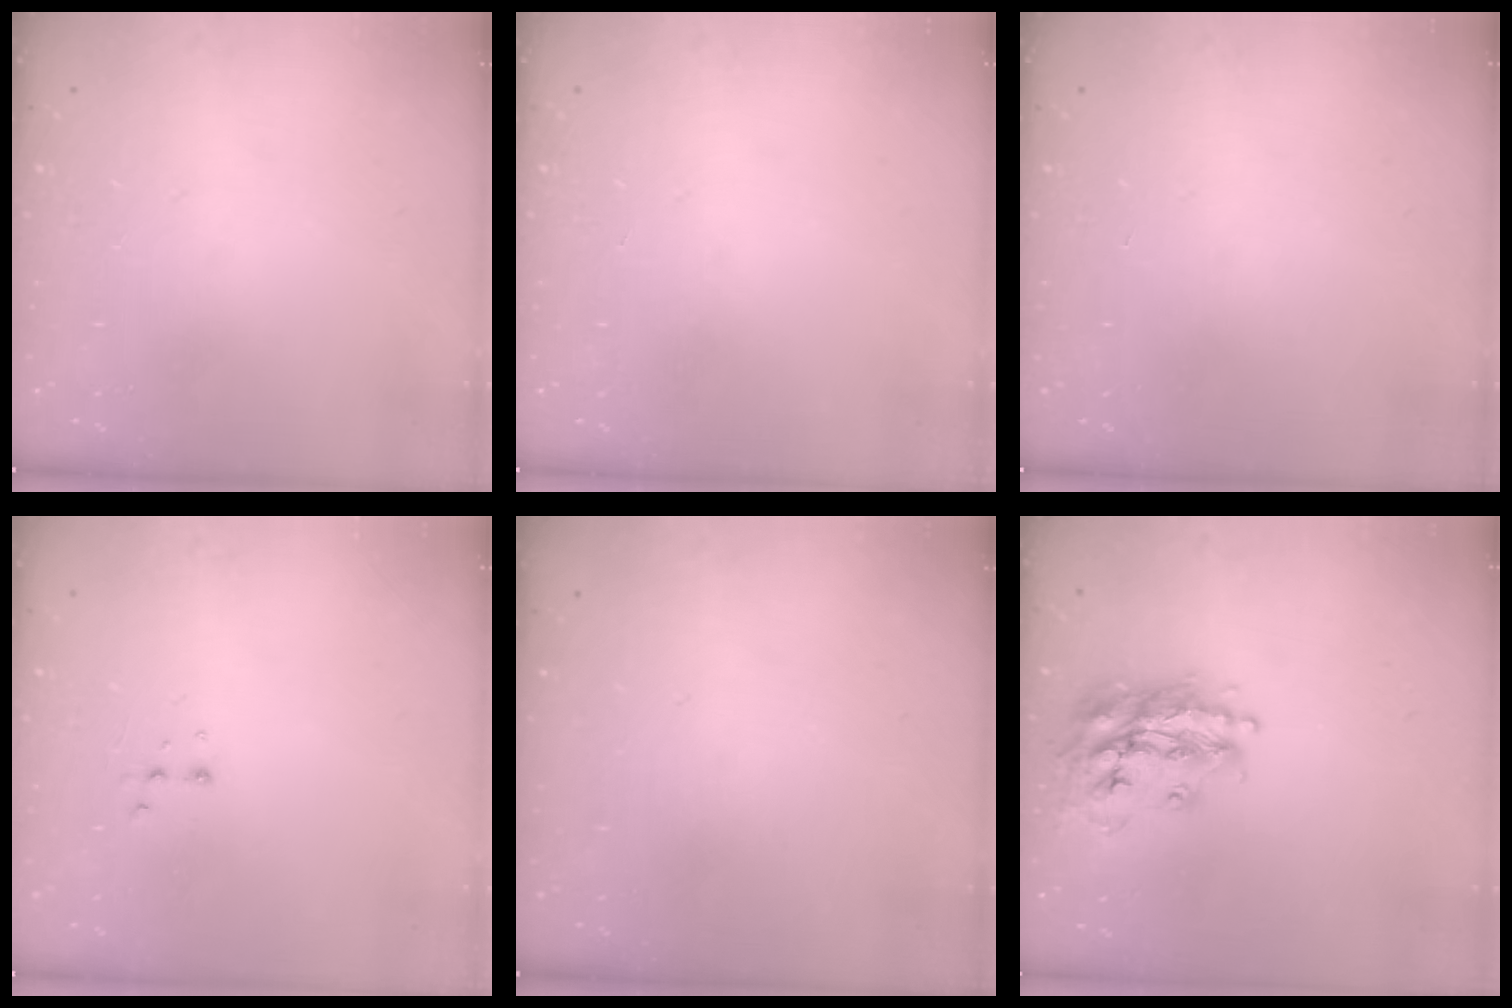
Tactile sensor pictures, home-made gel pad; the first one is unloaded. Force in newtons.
{"total": 0.0}
{"total": 0.0}
{"total": 2.9, "press": 2.8, "slide": 1.0}
{"total": 0.0}
{"total": 17.7, "press": 17.6, "slide": 1.3}